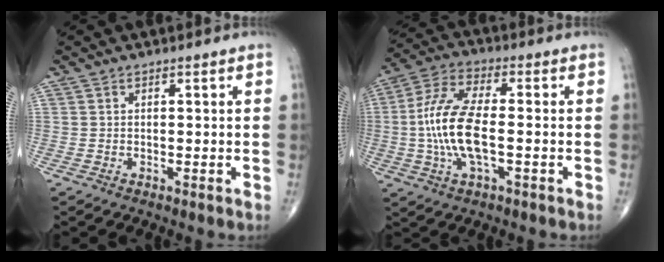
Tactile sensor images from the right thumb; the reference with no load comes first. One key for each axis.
{"total": 13.1, "fx": -1.4, "fy": 4.9, "fz": 12.0, "tx": -0.263, "ty": 0.020, "tz": -0.031}